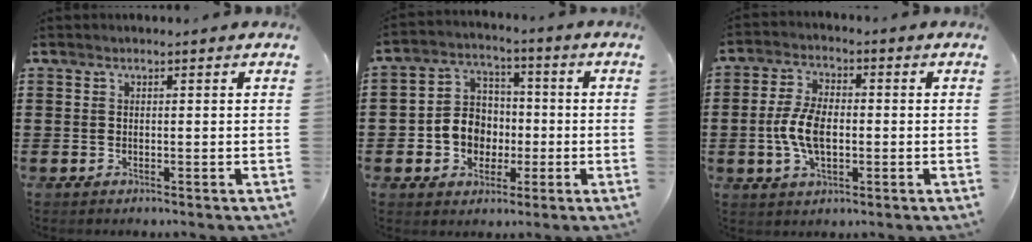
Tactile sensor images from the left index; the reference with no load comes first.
{"total": 7.1, "force": [-1.5, 6.5, 2.4], "torque": [-0.062, 0.020, -0.030]}
{"total": 7.1, "force": [-0.9, 3.7, 5.9], "torque": [-0.134, 0.001, -0.023]}